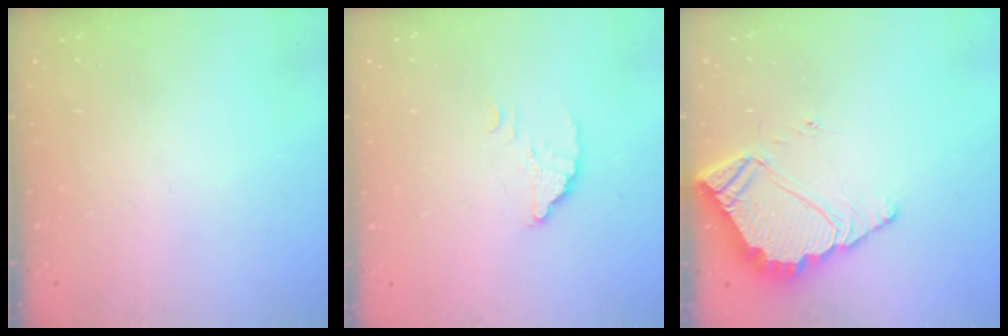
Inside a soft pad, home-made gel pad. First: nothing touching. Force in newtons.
{"total": 2.3, "press": 2.3, "slide": 0.0}
{"total": 7.1, "press": 7.1, "slide": 0.3}